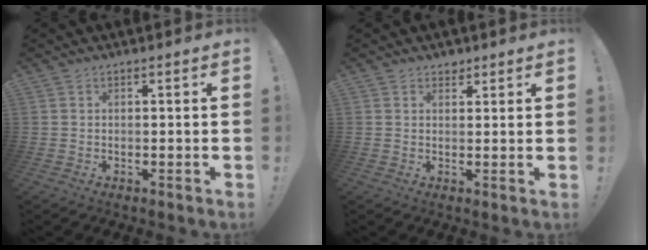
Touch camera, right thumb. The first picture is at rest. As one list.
[{"total": 2.5, "force": [1.9, 1.4, 0.6], "torque": [0.003, -0.010, 0.034]}]